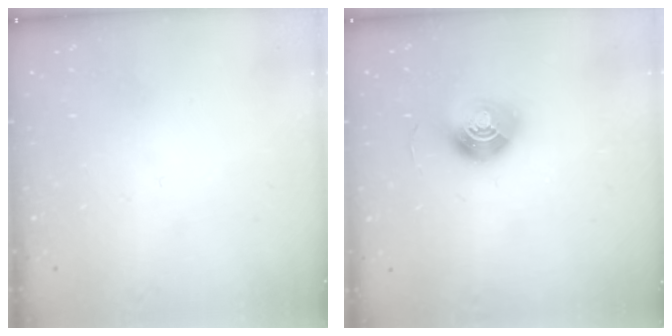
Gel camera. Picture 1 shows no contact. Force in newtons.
{"total": 9.9, "press": 9.9, "slide": 0.9}